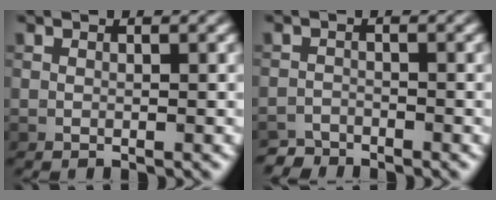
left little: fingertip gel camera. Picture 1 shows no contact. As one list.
[{"total": 2.0, "force": [-1.9, 0.4, -0.1], "torque": [0.004, 0.002, -0.040]}]